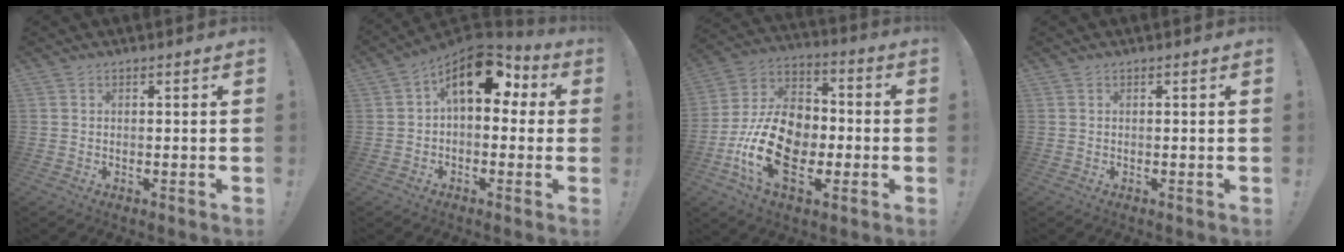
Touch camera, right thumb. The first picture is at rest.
{"total": 13.9, "force": [5.3, 8.0, 10.0], "torque": [-0.148, -0.020, 0.097]}
{"total": 21.1, "force": [-5.6, 14.1, 14.7], "torque": [-0.289, 0.037, -0.083]}
{"total": 0.0}